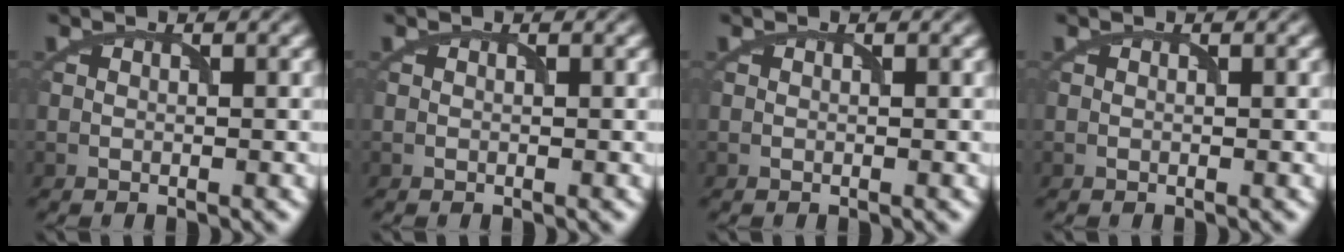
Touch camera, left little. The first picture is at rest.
{"total": 0.0}
{"total": 0.0}
{"total": 0.0}